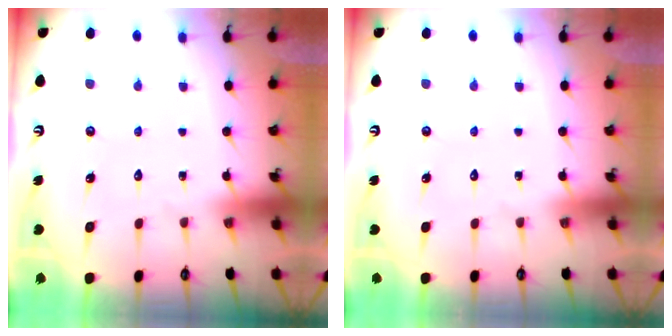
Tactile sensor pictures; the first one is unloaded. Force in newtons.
{"total": 0.0}